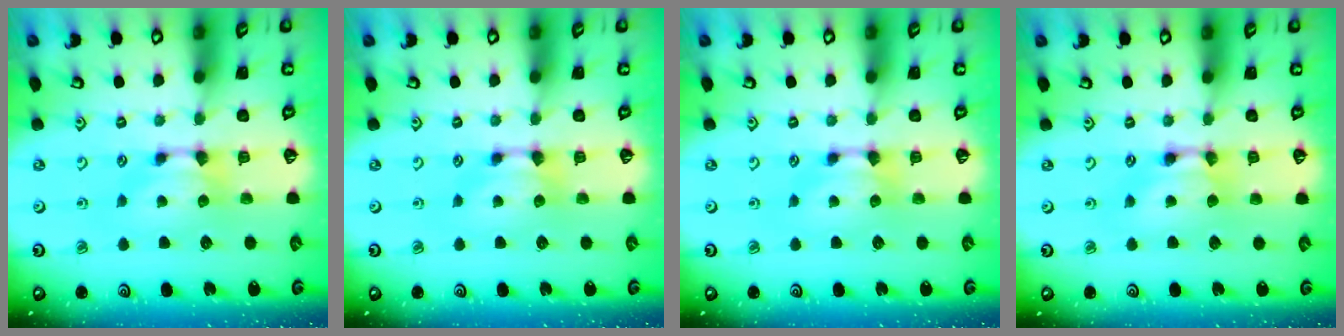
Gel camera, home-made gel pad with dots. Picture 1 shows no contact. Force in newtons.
{"total": 0.0}
{"total": 0.0}
{"total": 1.8, "press": 1.8, "slide": 0.1}